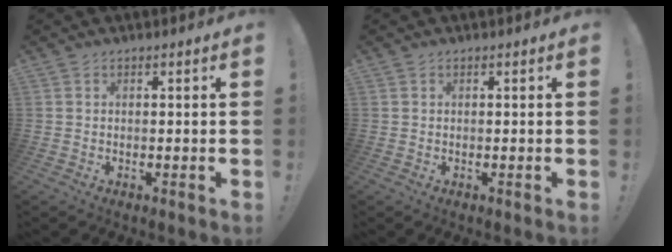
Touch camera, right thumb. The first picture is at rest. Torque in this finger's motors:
{"motor_torque": [-0.26, 0.32, 0.15, 0.09, 0.01]}